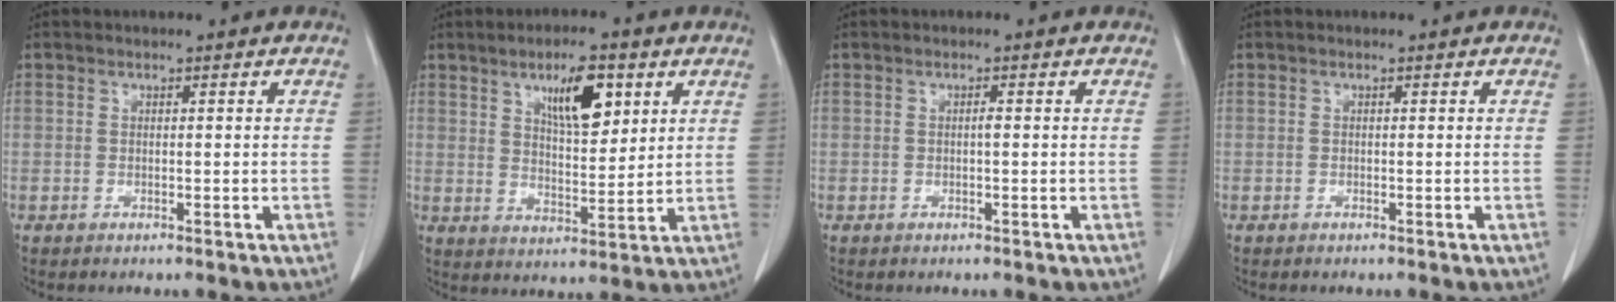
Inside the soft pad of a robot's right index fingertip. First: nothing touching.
{"total": 8.8, "force": [4.2, 2.8, 7.2], "torque": [-0.122, 0.001, 0.074]}
{"total": 0.6, "force": [-0.1, 0.1, 0.6], "torque": [-0.011, 0.001, -0.001]}
{"total": 0.0}